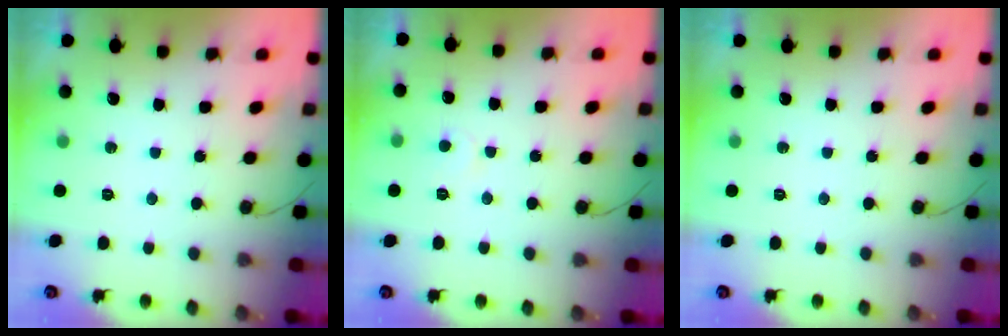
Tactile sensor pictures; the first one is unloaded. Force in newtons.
{"total": 3.3, "press": 3.3, "slide": 0.3}
{"total": 0.0}